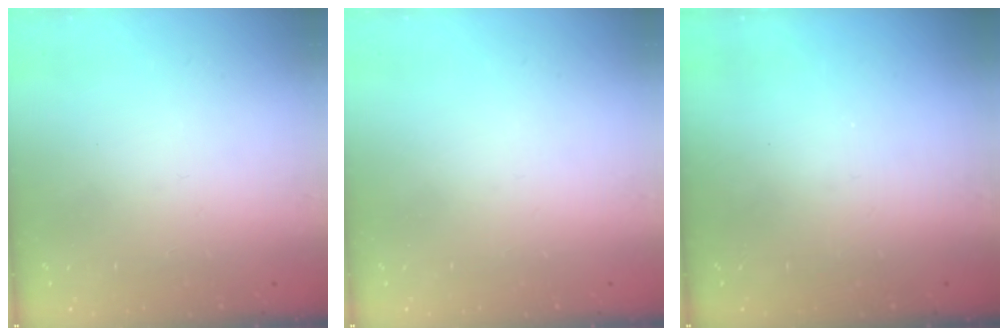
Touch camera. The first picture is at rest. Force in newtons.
{"total": 0.0}
{"total": 0.0}